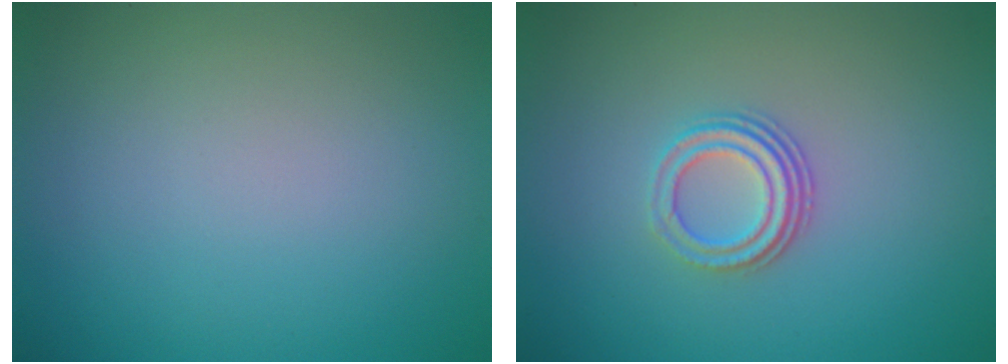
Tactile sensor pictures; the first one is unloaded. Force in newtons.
{"total": 3.0, "press": 2.2, "slide": 2.0}